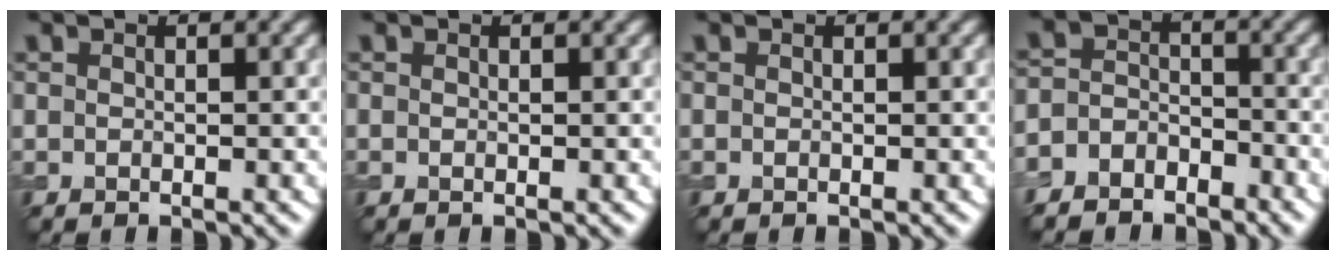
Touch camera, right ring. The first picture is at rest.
{"total": 0.0}
{"total": 0.0}
{"total": 4.4, "force": [-3.5, 2.6, 0.6], "torque": [0.012, 0.007, -0.069]}